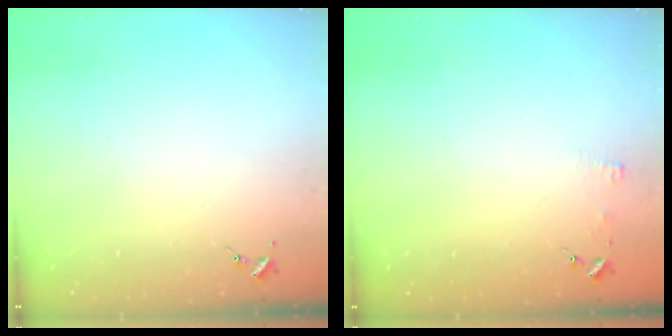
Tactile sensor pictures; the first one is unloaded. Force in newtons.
{"total": 3.4, "press": 3.3, "slide": 0.3}